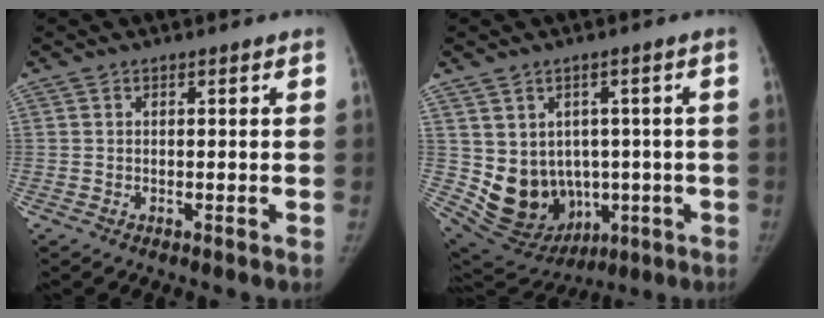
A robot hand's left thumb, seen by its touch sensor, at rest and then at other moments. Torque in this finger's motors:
{"motor_torque": [1.35, 1.40, 0.81, -0.80, 0.05]}